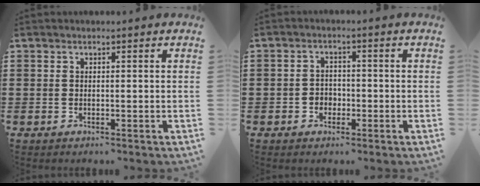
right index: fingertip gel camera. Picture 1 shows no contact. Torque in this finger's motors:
{"motor_torque": [0.85, 1.23, -0.06, -0.01]}